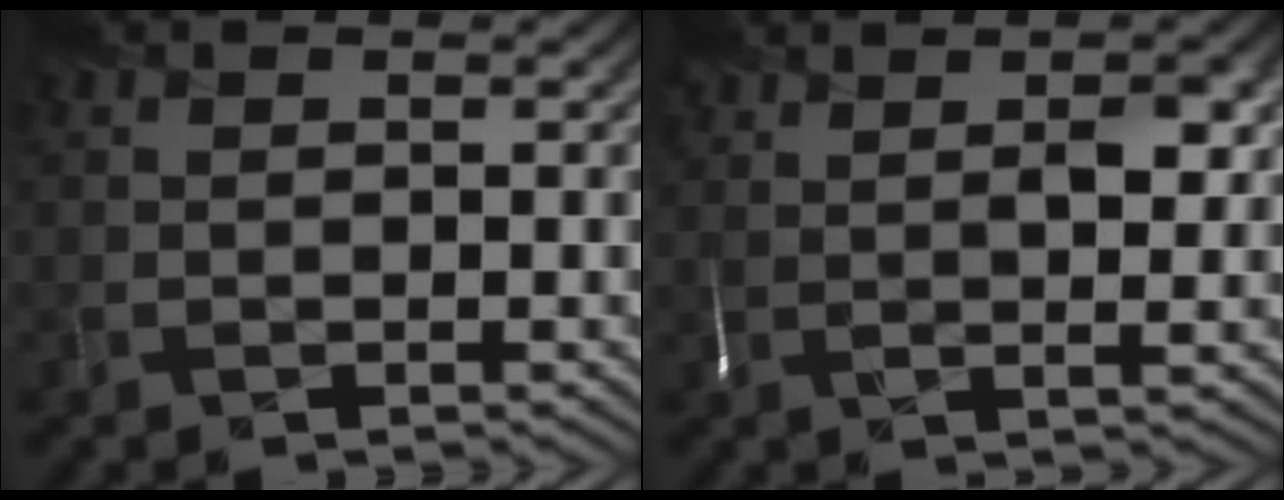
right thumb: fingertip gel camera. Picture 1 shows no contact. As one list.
[{"total": 4.8, "force": [1.9, 1.3, 4.2], "torque": [-0.071, 0.012, 0.032]}]